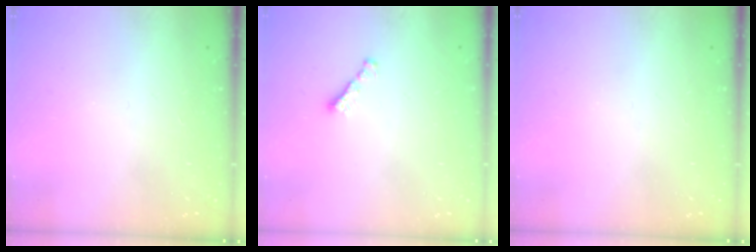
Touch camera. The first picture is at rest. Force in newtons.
{"total": 1.6, "press": 1.5, "slide": 0.5}
{"total": 0.0}